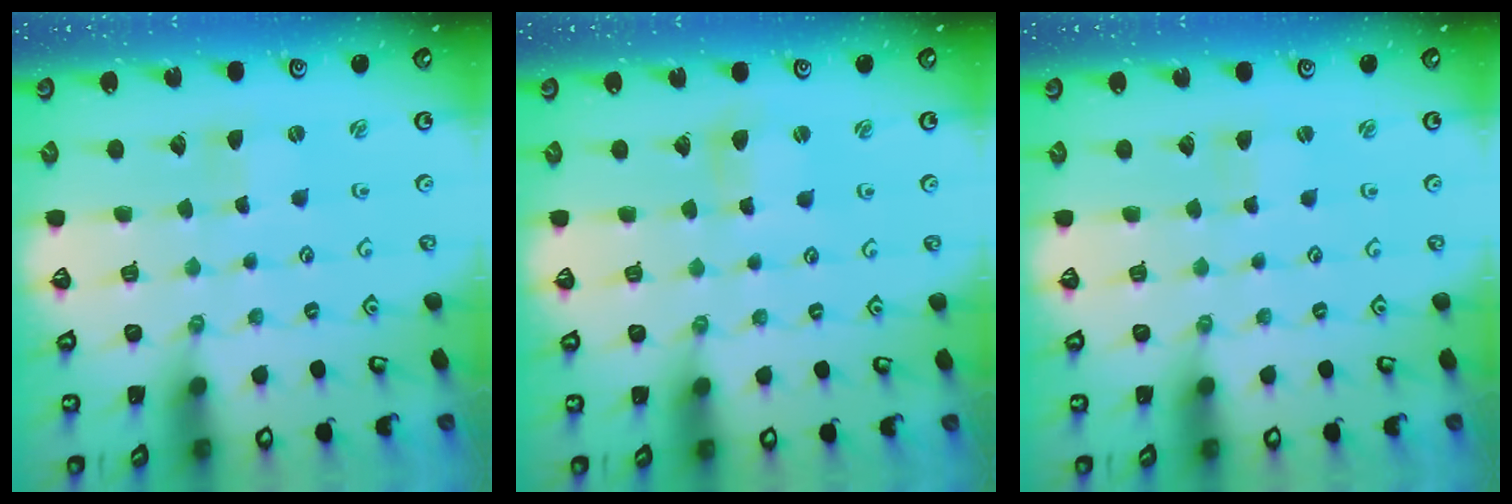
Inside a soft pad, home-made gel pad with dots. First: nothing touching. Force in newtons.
{"total": 2.4, "press": 2.4, "slide": 0.2}
{"total": 1.7, "press": 1.6, "slide": 0.3}